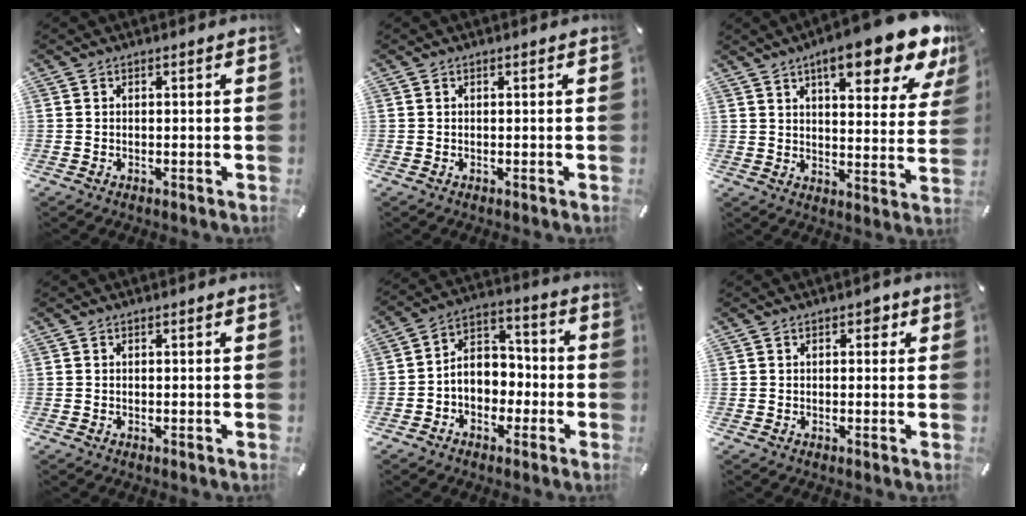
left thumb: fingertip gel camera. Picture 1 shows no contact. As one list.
[{"total": 0.0}, {"total": 17.1, "force": [11.1, 5.3, 11.9], "torque": [-0.173, -0.058, 0.178]}, {"total": 0.0}, {"total": 7.5, "force": [-2.0, 6.6, 3.0], "torque": [-0.041, 0.014, -0.035]}, {"total": 2.1, "force": [0.6, 1.4, 1.4], "torque": [-0.015, 0.002, 0.005]}]